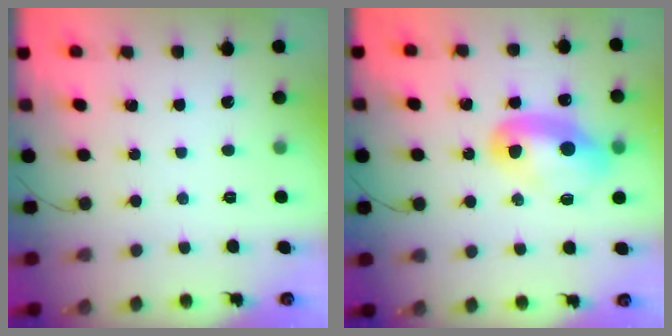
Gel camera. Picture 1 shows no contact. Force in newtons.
{"total": 11.5, "press": 11.5, "slide": 0.6}